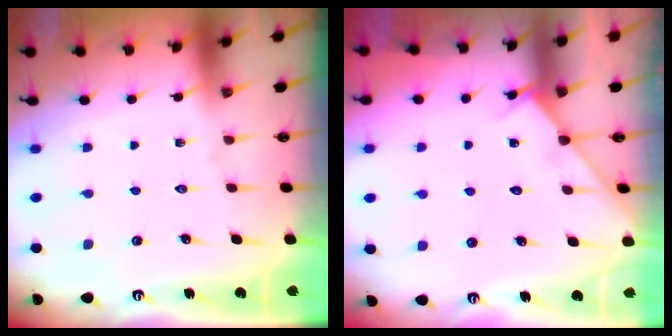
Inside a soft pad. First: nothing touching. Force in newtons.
{"total": 5.4, "press": 5.4, "slide": 0.5}